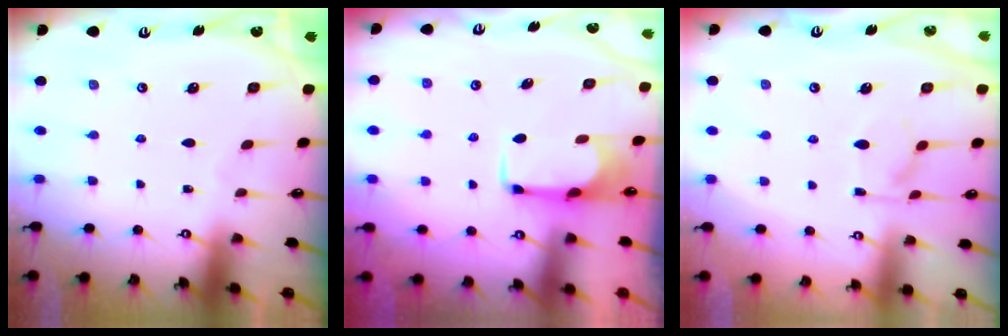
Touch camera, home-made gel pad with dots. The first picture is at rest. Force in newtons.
{"total": 1.7, "press": 1.5, "slide": 0.7}
{"total": 4.8, "press": 4.7, "slide": 1.2}